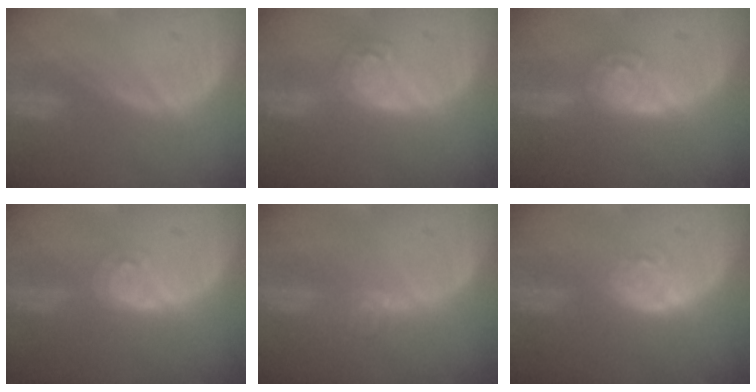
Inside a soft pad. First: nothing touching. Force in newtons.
{"total": 5.3, "press": 4.6, "slide": 2.6}
{"total": 6.2, "press": 6.2, "slide": 0.4}
{"total": 4.6, "press": 4.0, "slide": 2.3}
{"total": 3.6, "press": 3.5, "slide": 1.0}
{"total": 4.2, "press": 3.8, "slide": 2.0}